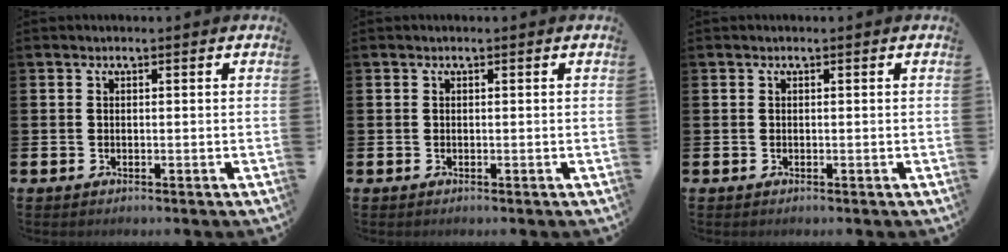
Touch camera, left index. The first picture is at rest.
{"total": 0.0}
{"total": 0.0}